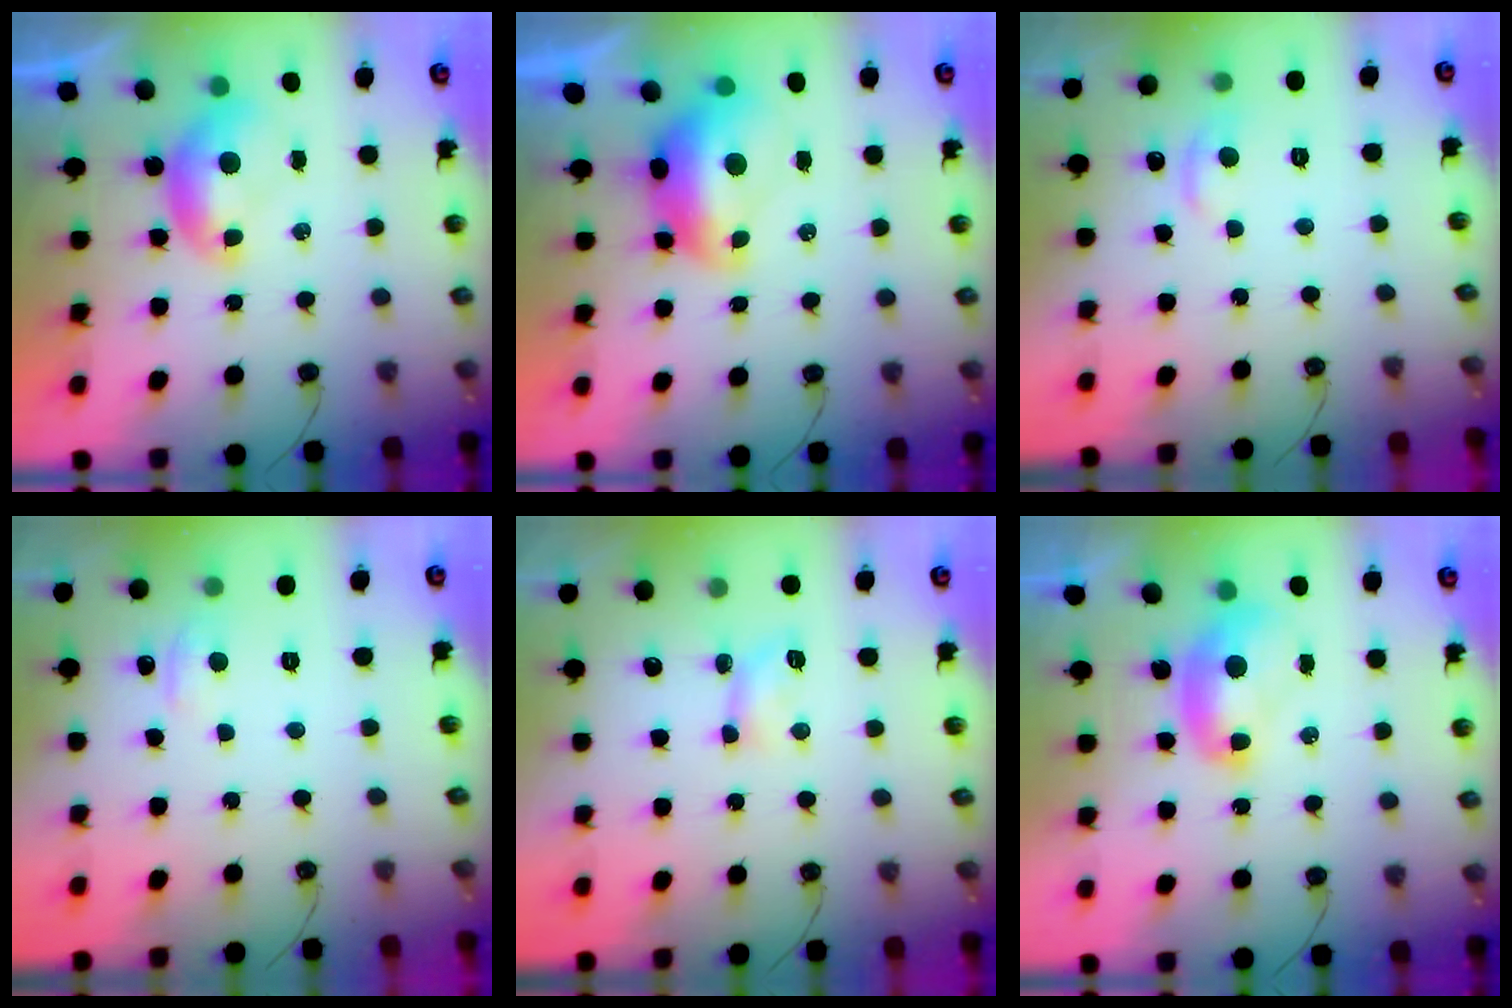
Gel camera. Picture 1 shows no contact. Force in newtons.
{"total": 2.9, "press": 2.8, "slide": 0.7}
{"total": 1.8, "press": 1.5, "slide": 1.0}
{"total": 0.8, "press": 0.1, "slide": 0.8}
{"total": 2.9, "press": 2.9, "slide": 0.5}
{"total": 2.2, "press": 2.2, "slide": 0.1}